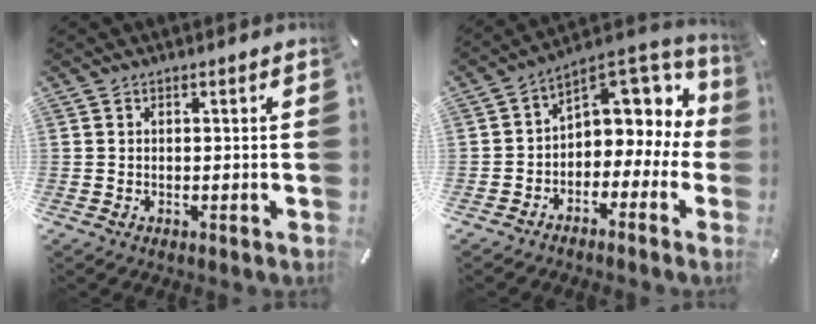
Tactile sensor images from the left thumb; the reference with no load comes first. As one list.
[{"total": 7.3, "force": [2.6, 5.9, 3.6], "torque": [-0.051, -0.031, 0.048]}]